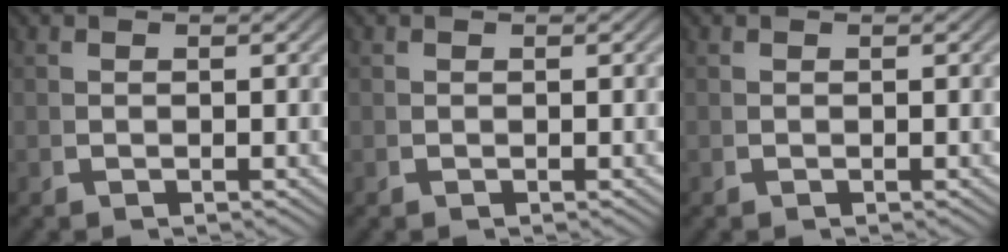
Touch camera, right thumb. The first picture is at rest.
{"total": 0.0}
{"total": 0.0}